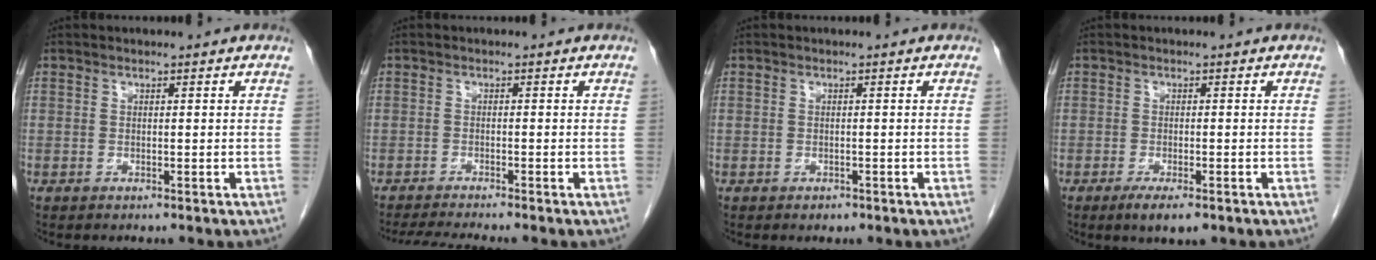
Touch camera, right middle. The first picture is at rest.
{"total": 4.7, "force": [-4.2, -0.8, 1.9], "torque": [-0.031, -0.017, -0.072]}
{"total": 0.8, "force": [-0.5, 0.5, 0.2], "torque": [-0.007, 0.001, -0.005]}
{"total": 3.7, "force": [-2.3, 1.0, 2.8], "torque": [-0.045, -0.006, -0.034]}